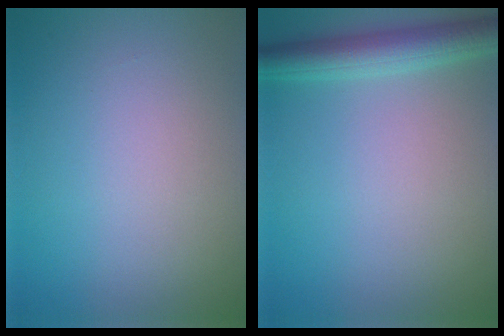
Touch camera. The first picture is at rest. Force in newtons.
{"total": 3.9, "press": 3.9, "slide": 0.2}